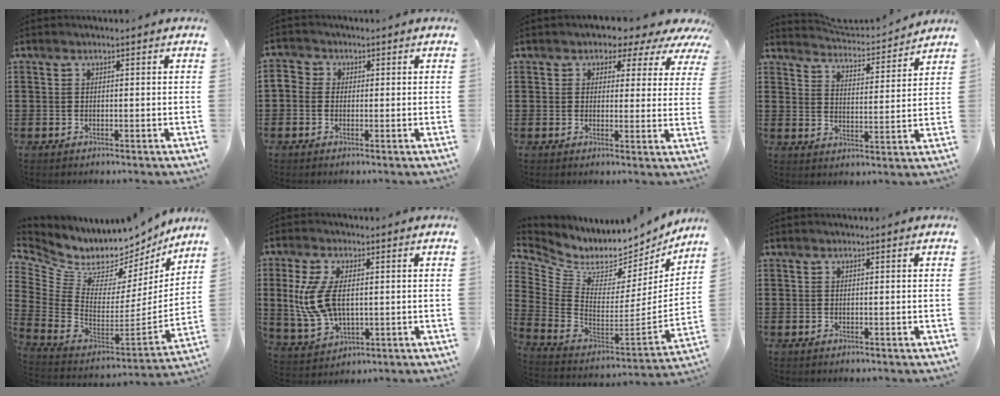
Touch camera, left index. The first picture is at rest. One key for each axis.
{"total": 1.8, "fx": -0.7, "fy": 1.6, "fz": 0.4, "tx": -0.013, "ty": 0.008, "tz": -0.017}
{"total": 3.4, "fx": 2.6, "fy": 2.0, "fz": 1.0, "tx": -0.024, "ty": -0.017, "tz": 0.037}
{"total": 3.7, "fx": 3.7, "fy": -0.2, "fz": 0.1, "tx": -0.025, "ty": -0.033, "tz": 0.059}
{"total": 6.1, "fx": 5.1, "fy": 3.2, "fz": 1.0, "tx": -0.064, "ty": -0.062, "tz": 0.087}
{"total": 9.0, "fx": 0.7, "fy": 5.0, "fz": 7.5, "tx": -0.184, "ty": 0.003, "tz": 0.006}
{"total": 5.1, "fx": 4.5, "fy": 2.0, "fz": 1.1, "tx": -0.061, "ty": -0.063, "tz": 0.073}
{"total": 0.0}